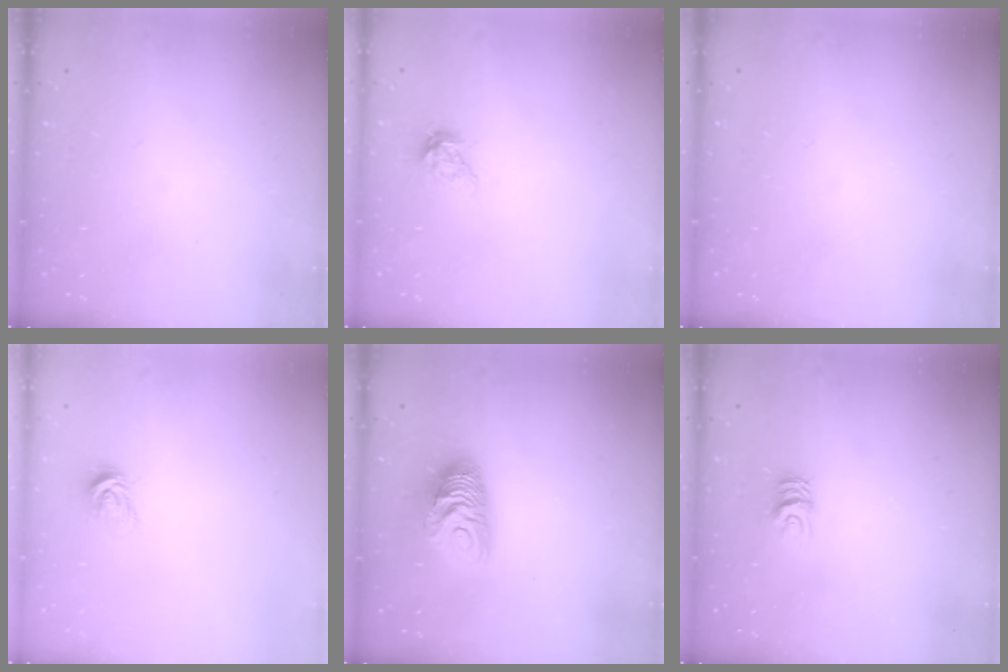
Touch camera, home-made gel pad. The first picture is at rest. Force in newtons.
{"total": 7.0, "press": 7.0, "slide": 0.4}
{"total": 0.0}
{"total": 3.5, "press": 3.5, "slide": 0.5}
{"total": 10.1, "press": 10.1, "slide": 1.2}
{"total": 6.9, "press": 6.9, "slide": 0.6}